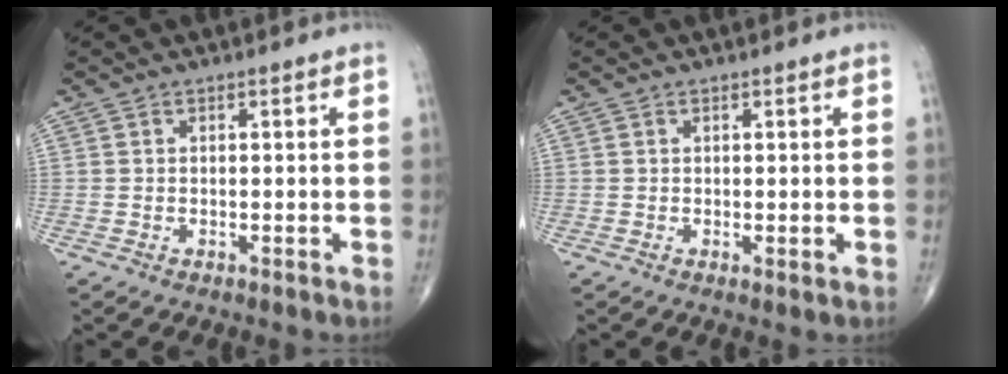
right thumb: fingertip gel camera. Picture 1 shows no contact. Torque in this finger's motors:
{"motor_torque": [-0.01, -0.01, -0.16, -0.10, -0.03]}